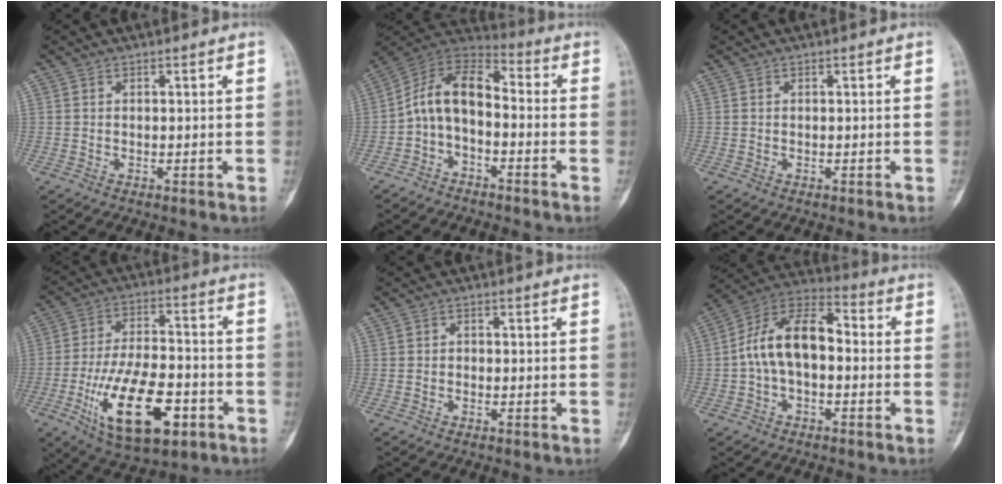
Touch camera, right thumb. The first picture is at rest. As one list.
[{"total": 10.4, "force": [-2.3, 6.3, 7.9], "torque": [-0.129, 0.064, -0.060]}, {"total": 0.0}, {"total": 19.3, "force": [-7.5, 8.9, 15.5], "torque": [-0.250, 0.022, -0.117]}, {"total": 0.7, "force": [-0.3, 0.6, 0.2], "torque": [0.005, 0.003, -0.008]}, {"total": 13.5, "force": [-0.7, 7.8, 11.0], "torque": [-0.182, 0.044, -0.027]}]